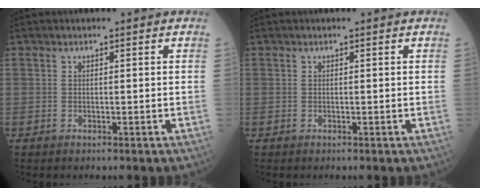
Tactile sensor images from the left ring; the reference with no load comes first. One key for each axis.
{"total": 0.0}